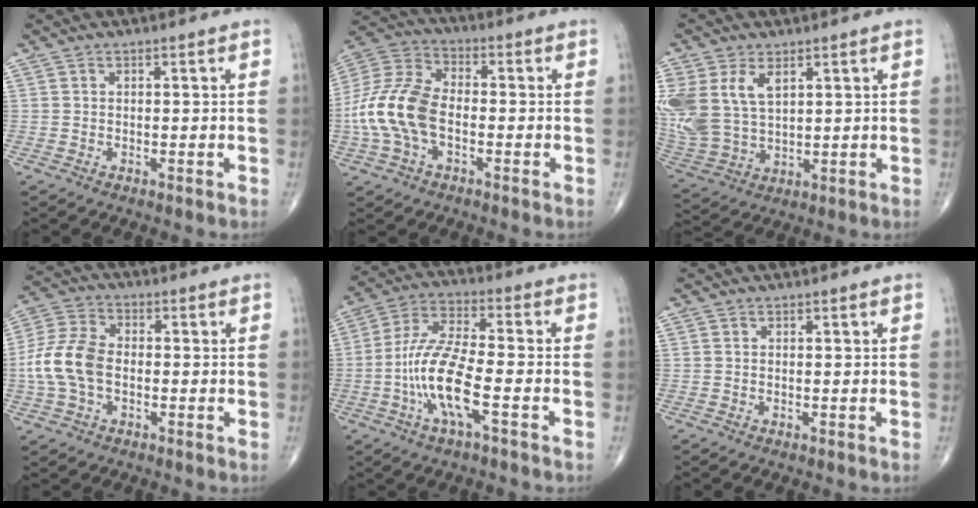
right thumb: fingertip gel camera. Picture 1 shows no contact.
{"total": 14.9, "force": [-2.9, 8.9, 11.7], "torque": [-0.257, 0.033, -0.059]}
{"total": 15.6, "force": [5.2, 10.0, 10.8], "torque": [-0.258, -0.005, 0.118]}
{"total": 11.0, "force": [-1.5, 7.0, 8.3], "torque": [-0.178, 0.026, -0.036]}
{"total": 12.8, "force": [-4.0, 3.3, 11.8], "torque": [-0.253, 0.026, -0.079]}
{"total": 0.0}